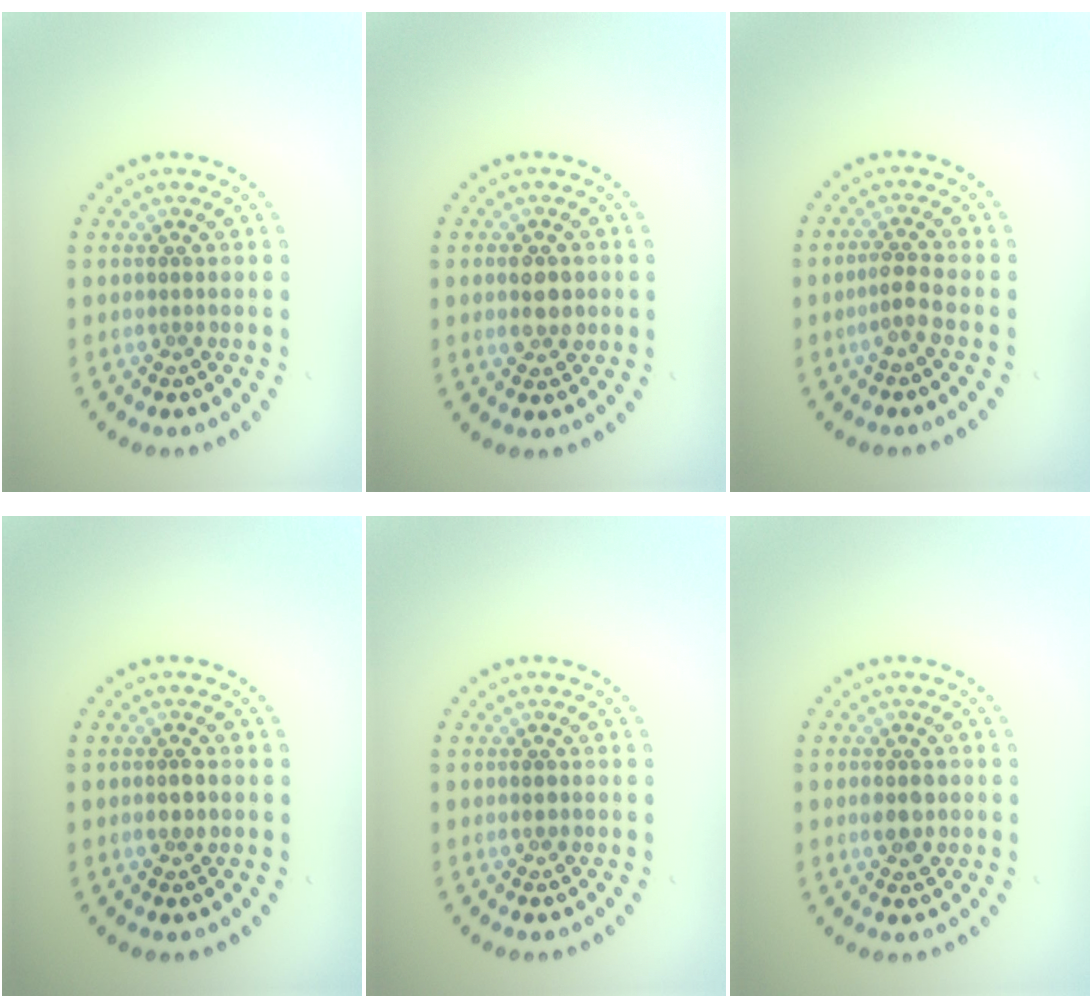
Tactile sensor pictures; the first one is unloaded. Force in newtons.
{"total": 2.4, "press": 2.4, "slide": 0.1}
{"total": 1.8, "press": 1.3, "slide": 1.3}
{"total": 1.4, "press": 1.4, "slide": 0.3}
{"total": 1.1, "press": 1.1, "slide": 0.2}
{"total": 2.7, "press": 2.7, "slide": 0.1}